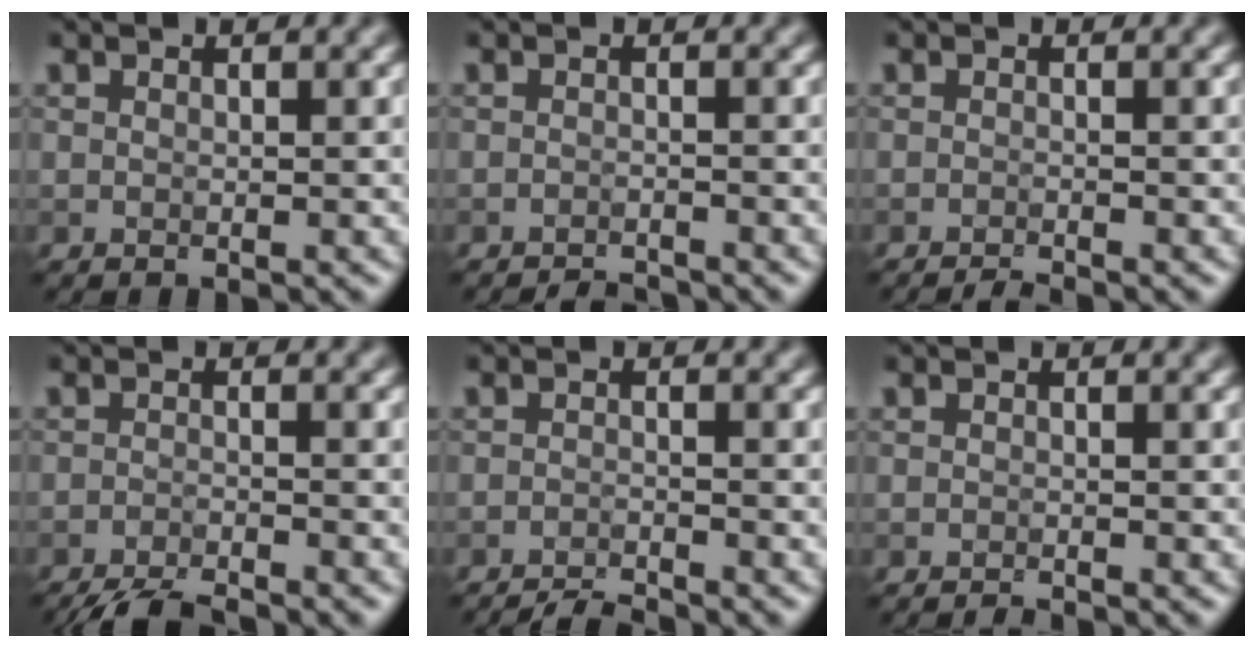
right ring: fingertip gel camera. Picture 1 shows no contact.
{"total": 1.9, "force": [-1.8, 0.2, 0.4], "torque": [0.003, 0.001, -0.031]}
{"total": 1.4, "force": [-1.3, 0.2, 0.6], "torque": [-0.004, 0.000, -0.026]}
{"total": 6.3, "force": [-5.8, 0.9, 2.4], "torque": [-0.042, -0.018, -0.092]}
{"total": 3.0, "force": [-2.8, 0.4, 1.1], "torque": [-0.013, -0.001, -0.054]}
{"total": 0.7, "force": [-0.6, 0.0, 0.2], "torque": [-0.001, 0.001, -0.014]}